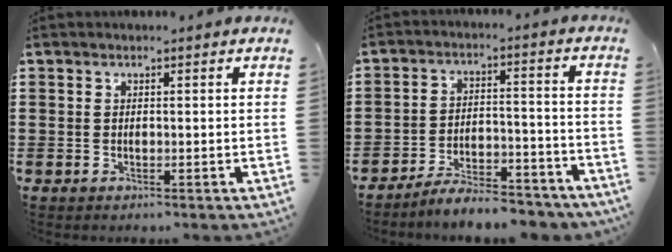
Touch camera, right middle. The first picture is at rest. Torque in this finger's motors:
{"motor_torque": [2.14, 0.00, 0.50, 0.05]}